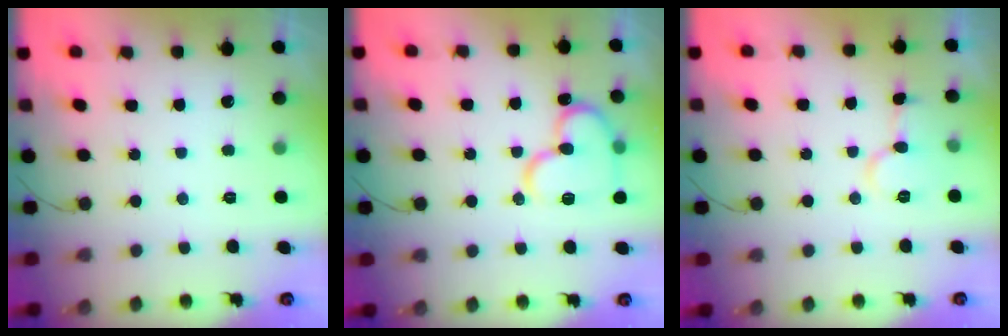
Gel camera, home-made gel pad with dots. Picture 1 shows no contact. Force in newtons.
{"total": 14.9, "press": 14.8, "slide": 1.7}
{"total": 7.7, "press": 7.7, "slide": 0.2}